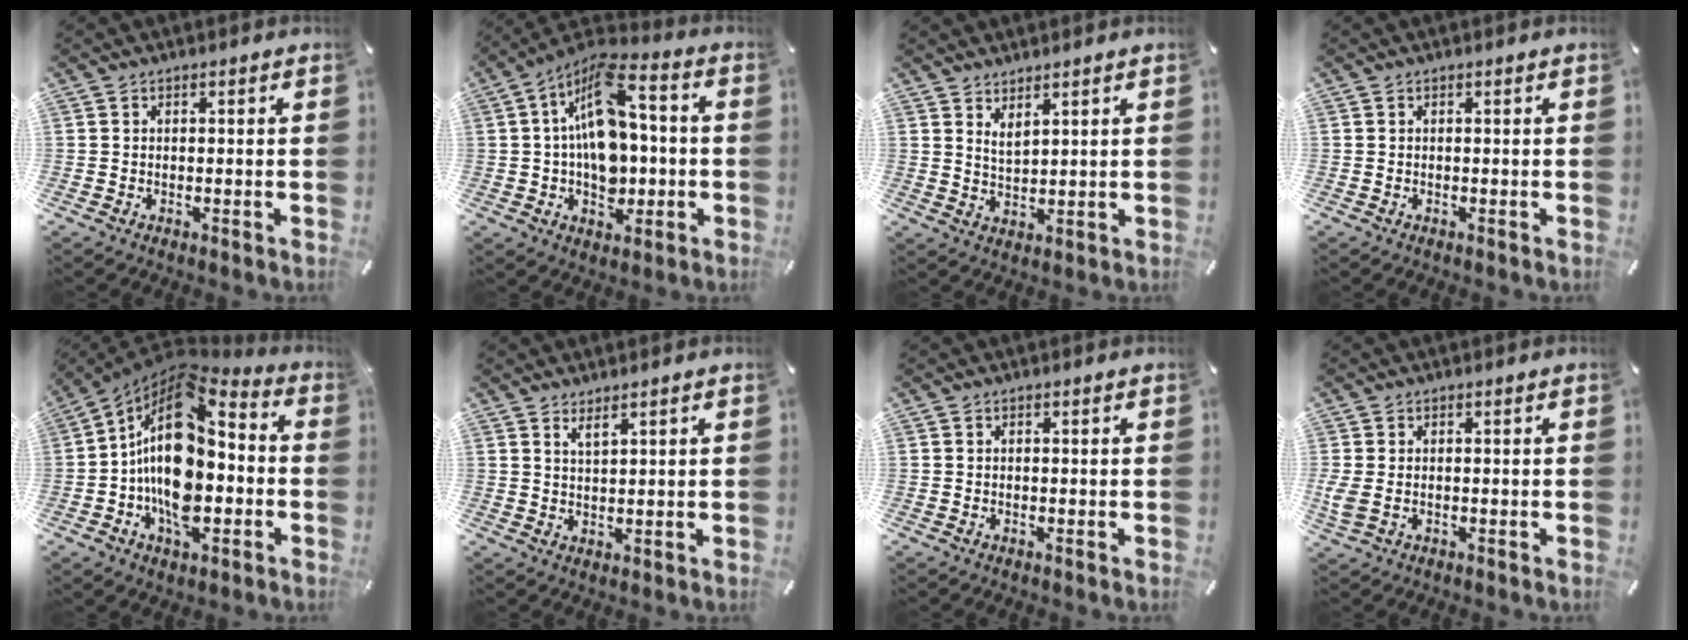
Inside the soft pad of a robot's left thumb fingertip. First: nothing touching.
{"total": 15.2, "force": [0.6, 10.3, 11.2], "torque": [-0.194, -0.005, 0.013]}
{"total": 3.1, "force": [2.8, 0.8, 1.0], "torque": [-0.023, -0.014, 0.053]}
{"total": 0.0}
{"total": 18.7, "force": [-2.0, 12.0, 14.2], "torque": [-0.254, -0.010, -0.033]}
{"total": 2.5, "force": [2.2, 0.5, 1.2], "torque": [-0.024, -0.007, 0.040]}
{"total": 0.0}
{"total": 2.9, "force": [0.0, 1.7, 2.3], "torque": [-0.056, -0.001, -0.002]}